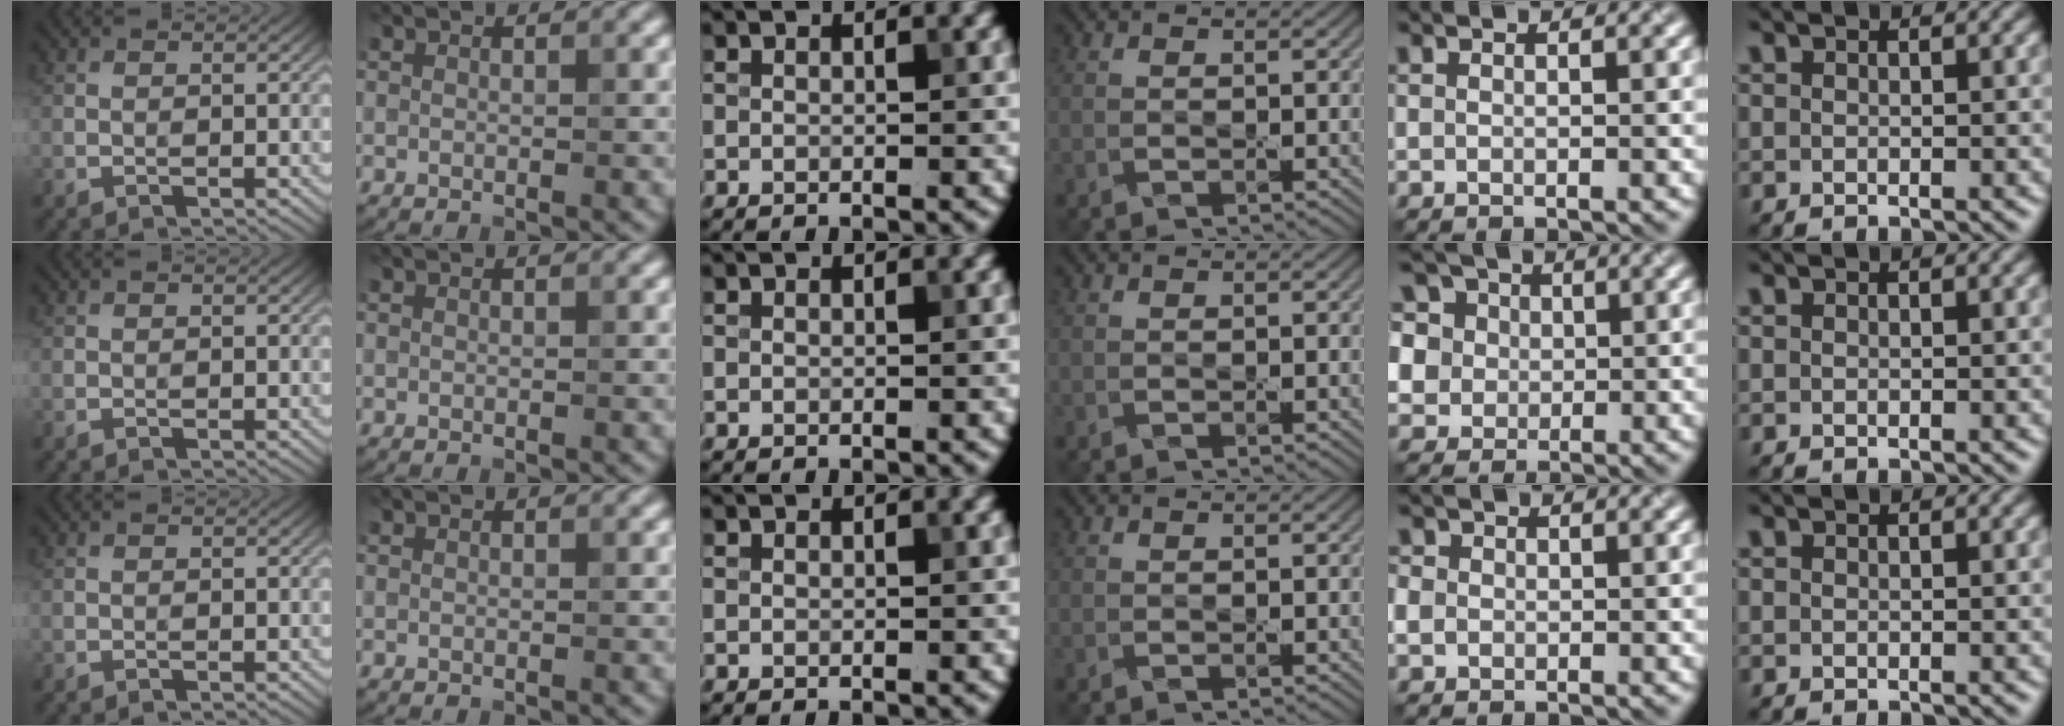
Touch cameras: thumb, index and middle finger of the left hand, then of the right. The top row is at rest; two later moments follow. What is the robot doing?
{"motion": "press", "object": "calculator"}